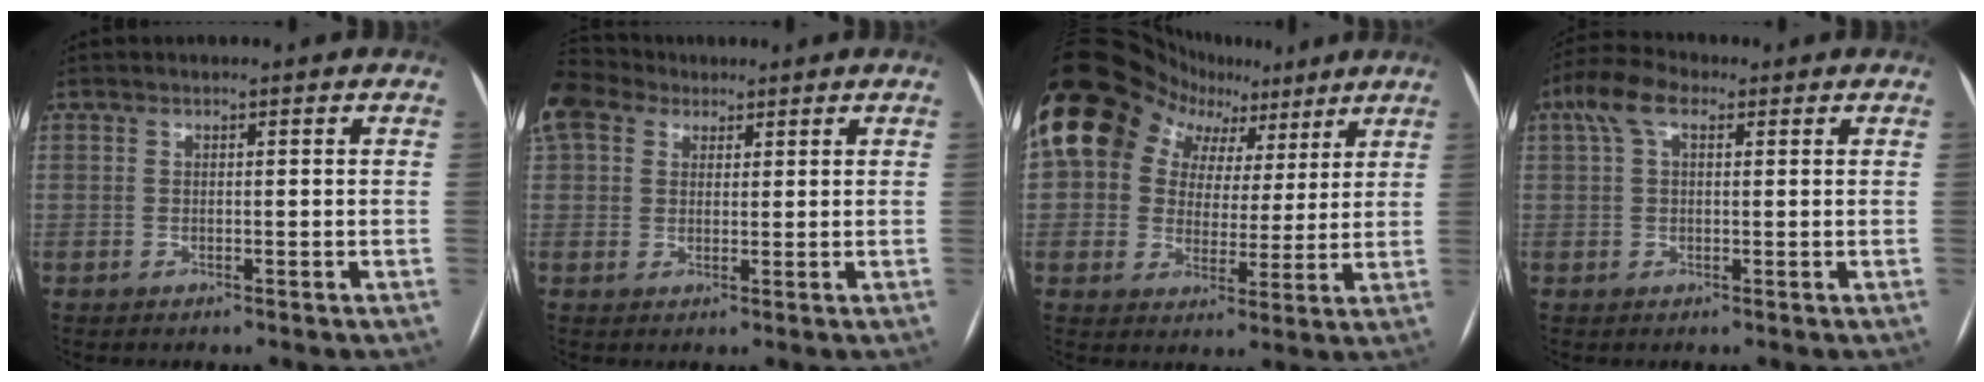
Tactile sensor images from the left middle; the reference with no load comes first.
{"total": 7.7, "force": [5.1, 4.9, 3.0], "torque": [-0.077, 0.042, 0.102]}
{"total": 17.0, "force": [8.2, 13.0, 7.2], "torque": [-0.118, 0.075, 0.130]}
{"total": 5.8, "force": [2.6, 2.7, 4.5], "torque": [-0.105, 0.039, 0.050]}